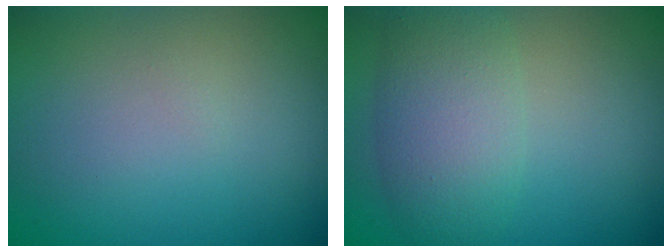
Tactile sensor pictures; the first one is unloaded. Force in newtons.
{"total": 4.8, "press": 4.8, "slide": 0.2}